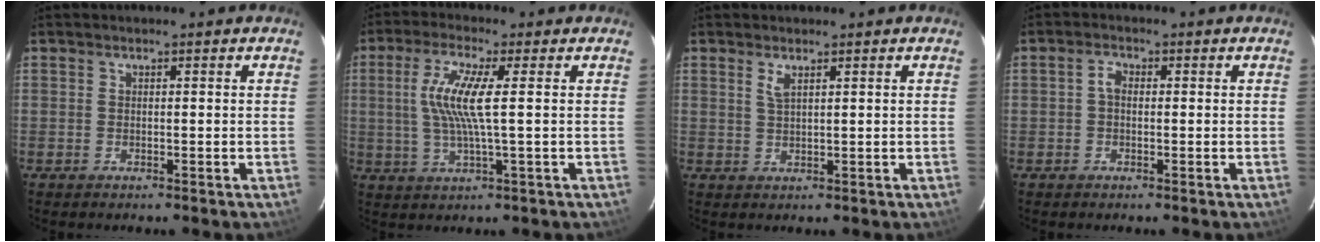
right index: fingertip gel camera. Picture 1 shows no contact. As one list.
[{"total": 8.4, "force": [1.0, 0.2, 8.4], "torque": [-0.170, 0.001, 0.018]}, {"total": 1.8, "force": [1.1, 0.4, 1.3], "torque": [-0.026, 0.001, 0.020]}, {"total": 1.8, "force": [-0.1, 1.3, 1.3], "torque": [-0.027, 0.009, -0.005]}]